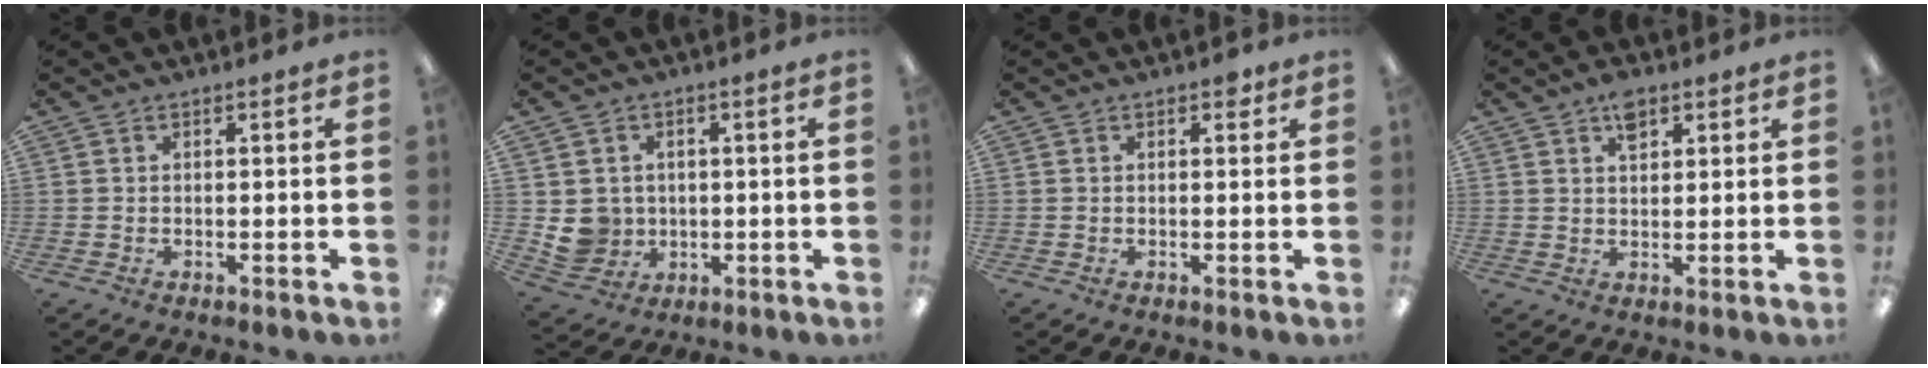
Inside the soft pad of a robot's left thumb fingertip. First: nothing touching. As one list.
[{"total": 6.7, "force": [0.3, 6.6, 1.4], "torque": [-0.038, 0.005, 0.014]}, {"total": 1.6, "force": [0.9, 0.9, 1.1], "torque": [-0.005, -0.003, 0.011]}, {"total": 4.5, "force": [2.7, 2.3, 2.7], "torque": [-0.036, -0.006, 0.044]}]